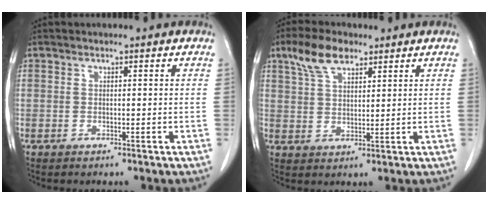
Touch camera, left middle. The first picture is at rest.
{"total": 6.7, "force": [4.5, 2.7, 4.1], "torque": [-0.087, 0.016, 0.088]}